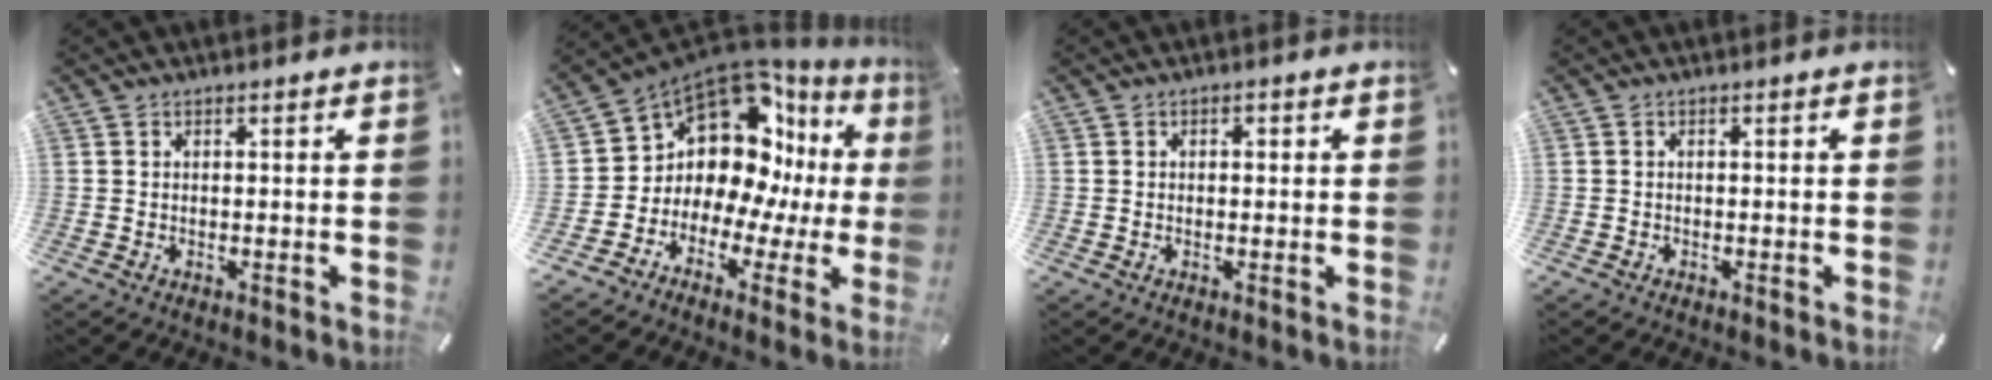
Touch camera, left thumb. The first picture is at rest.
{"total": 12.4, "force": [5.5, 9.1, 6.4], "torque": [-0.121, -0.085, 0.094]}
{"total": 1.2, "force": [-0.1, 0.9, 0.7], "torque": [-0.015, 0.005, -0.005]}
{"total": 0.6, "force": [-0.5, 0.4, 0.2], "torque": [-0.003, 0.002, -0.012]}